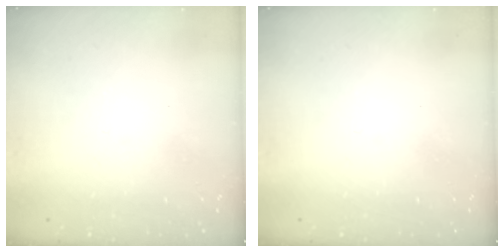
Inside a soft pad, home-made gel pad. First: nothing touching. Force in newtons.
{"total": 0.0}